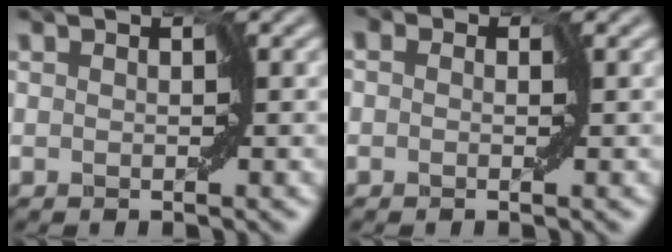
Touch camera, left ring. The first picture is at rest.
{"total": 1.1, "force": [0.3, 0.9, 0.5], "torque": [0.003, 0.005, -0.015]}